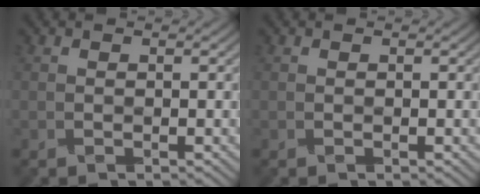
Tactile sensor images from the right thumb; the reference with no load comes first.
{"total": 0.0}